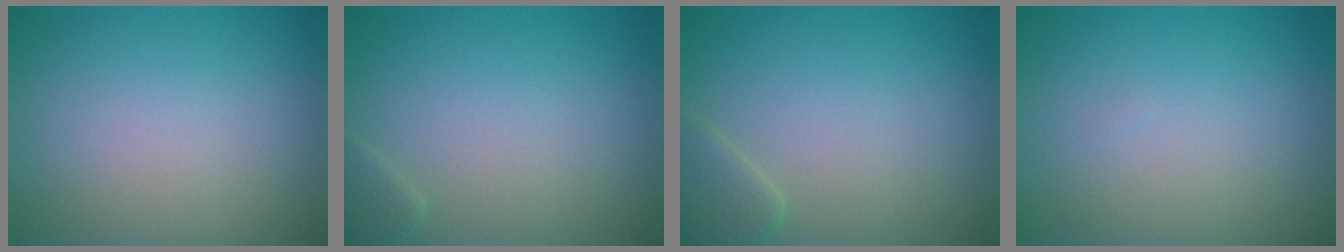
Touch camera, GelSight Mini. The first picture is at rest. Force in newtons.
{"total": 1.0, "press": 1.0, "slide": 0.1}
{"total": 1.9, "press": 1.9, "slide": 0.1}
{"total": 0.0}